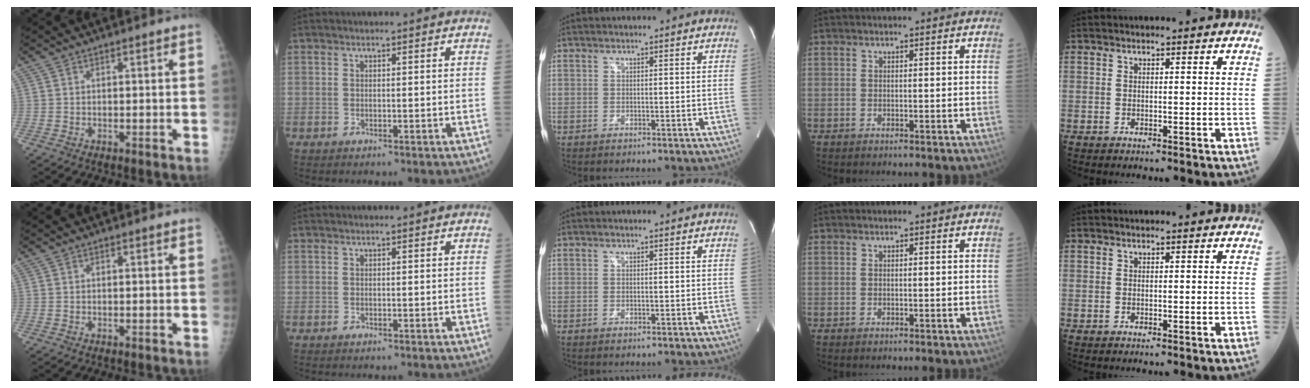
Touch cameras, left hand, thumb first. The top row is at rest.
{}